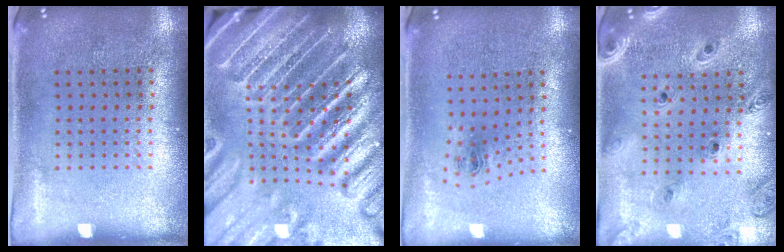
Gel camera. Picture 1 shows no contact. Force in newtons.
{"total": 5.8, "press": 5.0, "slide": 2.9}
{"total": 1.0, "press": 0.4, "slide": 0.9}
{"total": 1.4, "press": 1.4, "slide": 0.1}